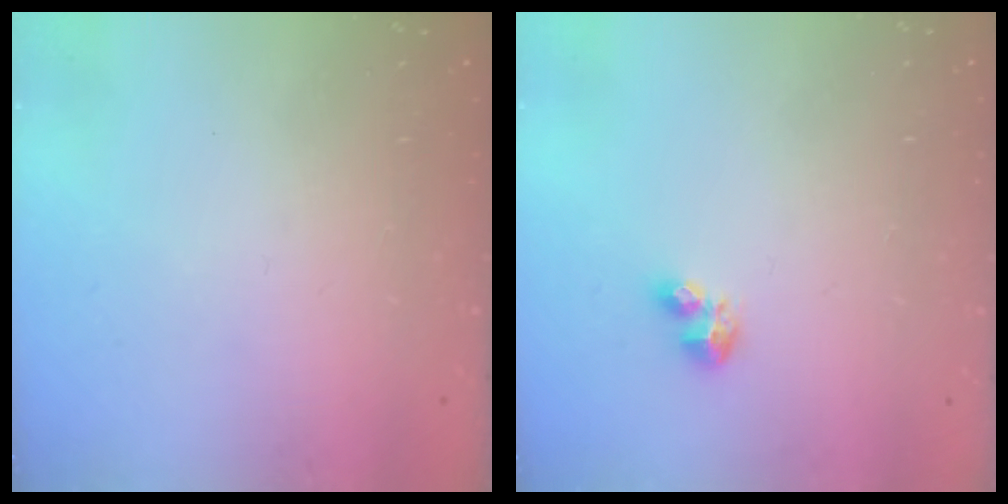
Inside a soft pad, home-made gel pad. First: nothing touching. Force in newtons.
{"total": 4.6, "press": 4.6, "slide": 0.6}